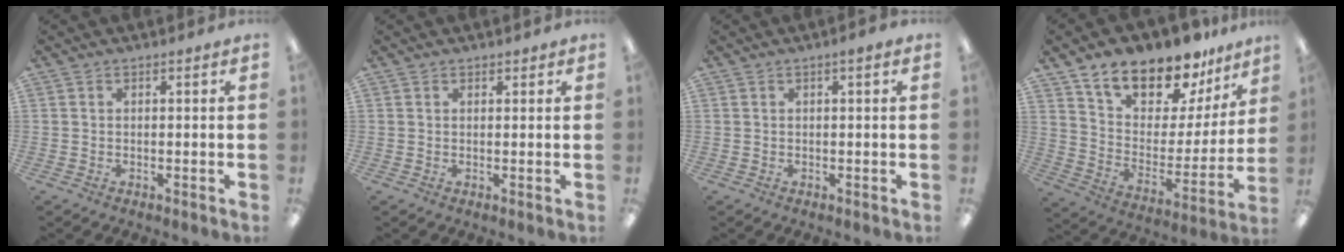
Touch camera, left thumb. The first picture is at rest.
{"total": 1.1, "force": [0.9, 0.6, 0.1], "torque": [-0.001, 0.001, 0.018]}
{"total": 1.3, "force": [0.5, 0.2, 1.2], "torque": [-0.024, 0.003, 0.007]}
{"total": 14.4, "force": [12.4, 6.1, 3.9], "torque": [-0.072, -0.106, 0.222]}